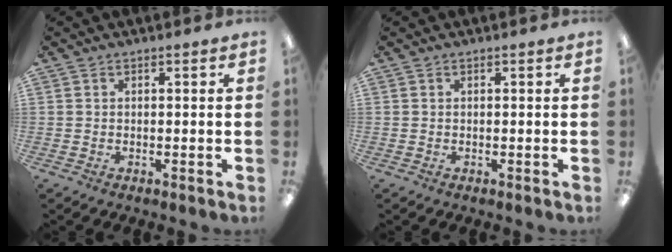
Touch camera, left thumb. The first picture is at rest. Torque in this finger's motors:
{"motor_torque": [0.00, 0.03, 0.04, -0.07, 0.00]}